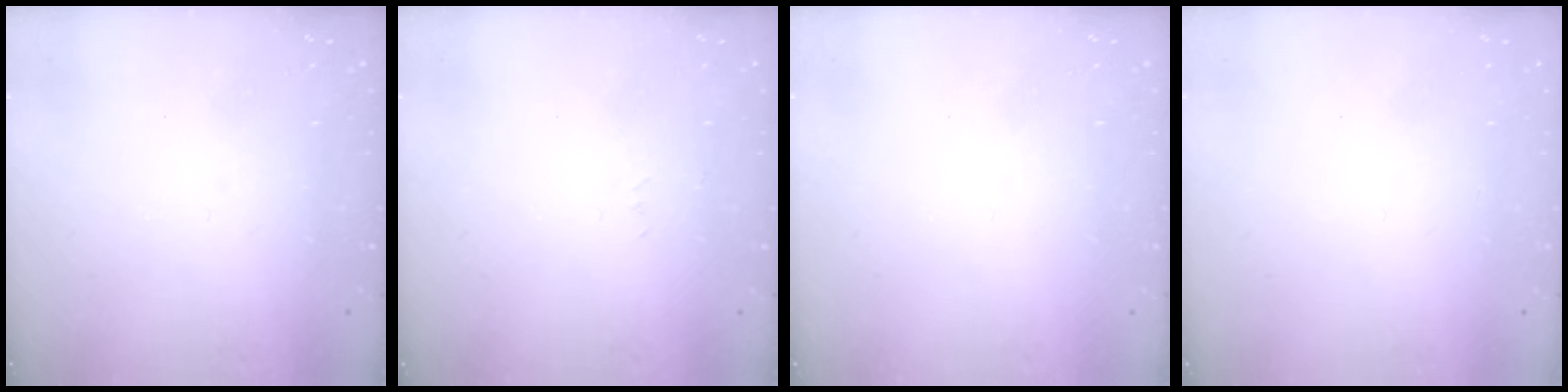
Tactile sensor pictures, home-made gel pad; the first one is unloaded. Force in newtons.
{"total": 2.6, "press": 2.6, "slide": 0.4}
{"total": 0.0}
{"total": 1.5, "press": 1.5, "slide": 0.1}